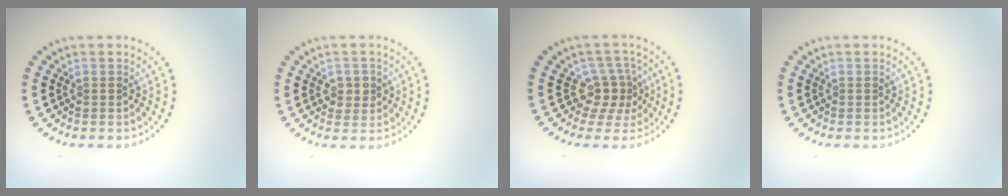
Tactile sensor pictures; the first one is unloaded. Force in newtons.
{"total": 1.8, "press": 1.8, "slide": 0.2}
{"total": 2.9, "press": 2.2, "slide": 1.9}
{"total": 0.0}